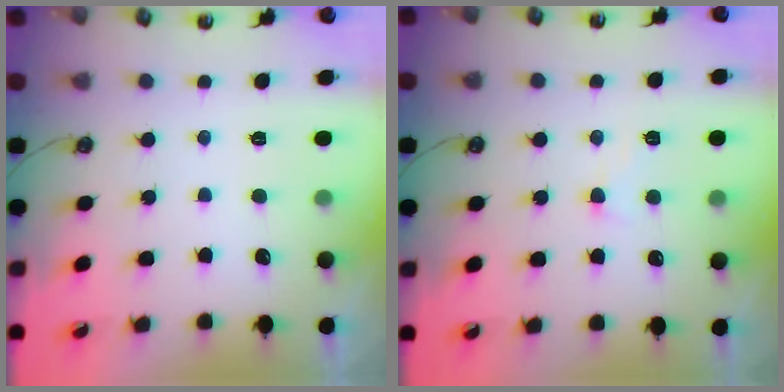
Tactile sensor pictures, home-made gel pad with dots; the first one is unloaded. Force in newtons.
{"total": 0.9, "press": 0.7, "slide": 0.5}